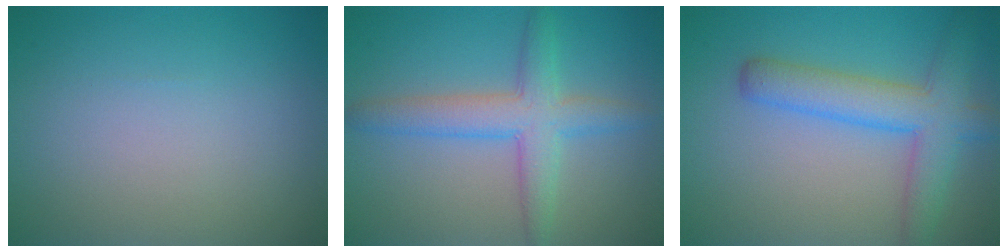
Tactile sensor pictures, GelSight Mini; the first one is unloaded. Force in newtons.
{"total": 4.4, "press": 4.4, "slide": 0.2}
{"total": 5.5, "press": 5.4, "slide": 0.2}